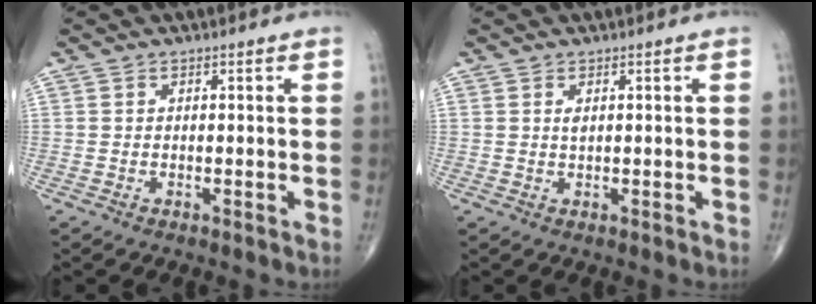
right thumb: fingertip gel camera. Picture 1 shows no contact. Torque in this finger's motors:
{"motor_torque": [0.58, 0.37, 0.26, -0.49, 0.01]}